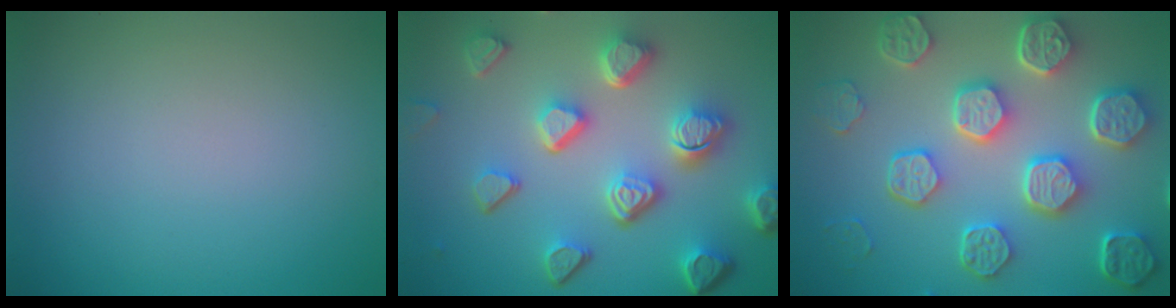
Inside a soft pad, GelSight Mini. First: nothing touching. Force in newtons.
{"total": 7.1, "press": 5.4, "slide": 4.6}
{"total": 8.5, "press": 6.4, "slide": 5.6}